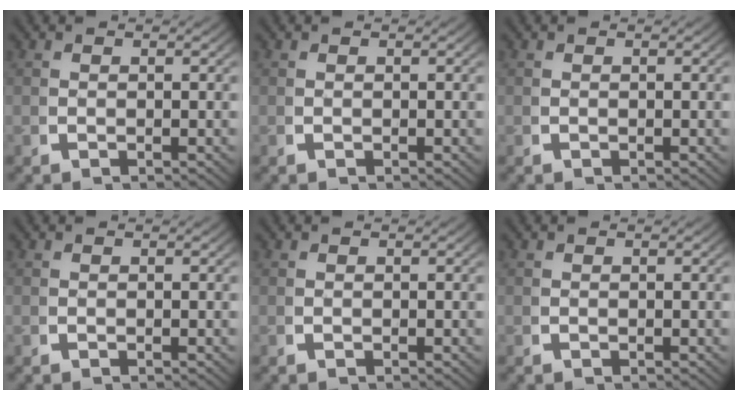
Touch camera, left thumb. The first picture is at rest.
{"total": 0.0}
{"total": 0.0}
{"total": 0.0}
{"total": 0.0}
{"total": 0.0}